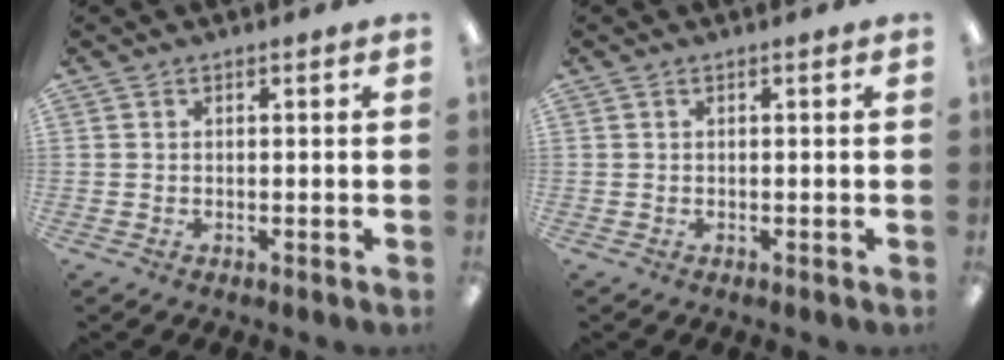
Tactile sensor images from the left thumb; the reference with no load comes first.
{"total": 0.0}